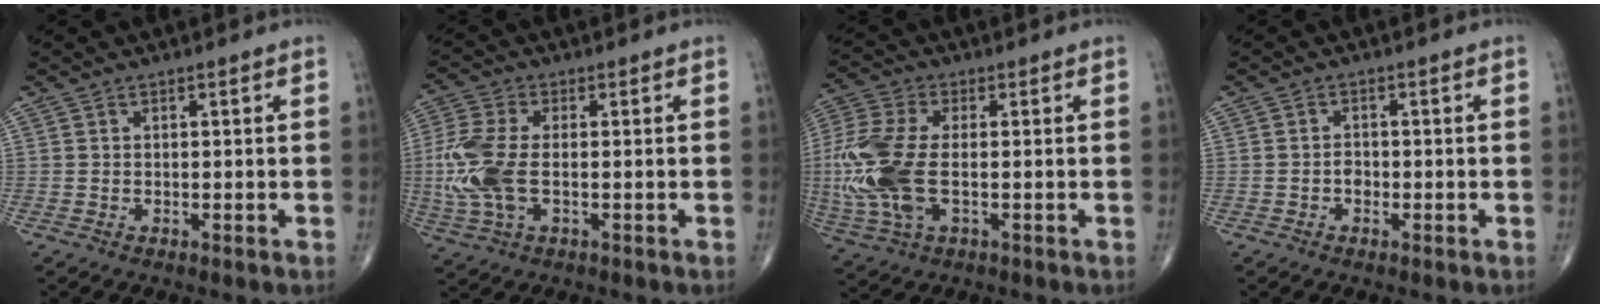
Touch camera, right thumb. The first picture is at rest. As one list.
[{"total": 10.7, "force": [-1.1, 5.5, 9.1], "torque": [-0.234, 0.003, -0.022]}, {"total": 16.0, "force": [-1.6, 8.1, 13.7], "torque": [-0.349, -0.002, -0.025]}, {"total": 1.4, "force": [-0.6, 1.1, 0.7], "torque": [-0.005, 0.005, -0.013]}]